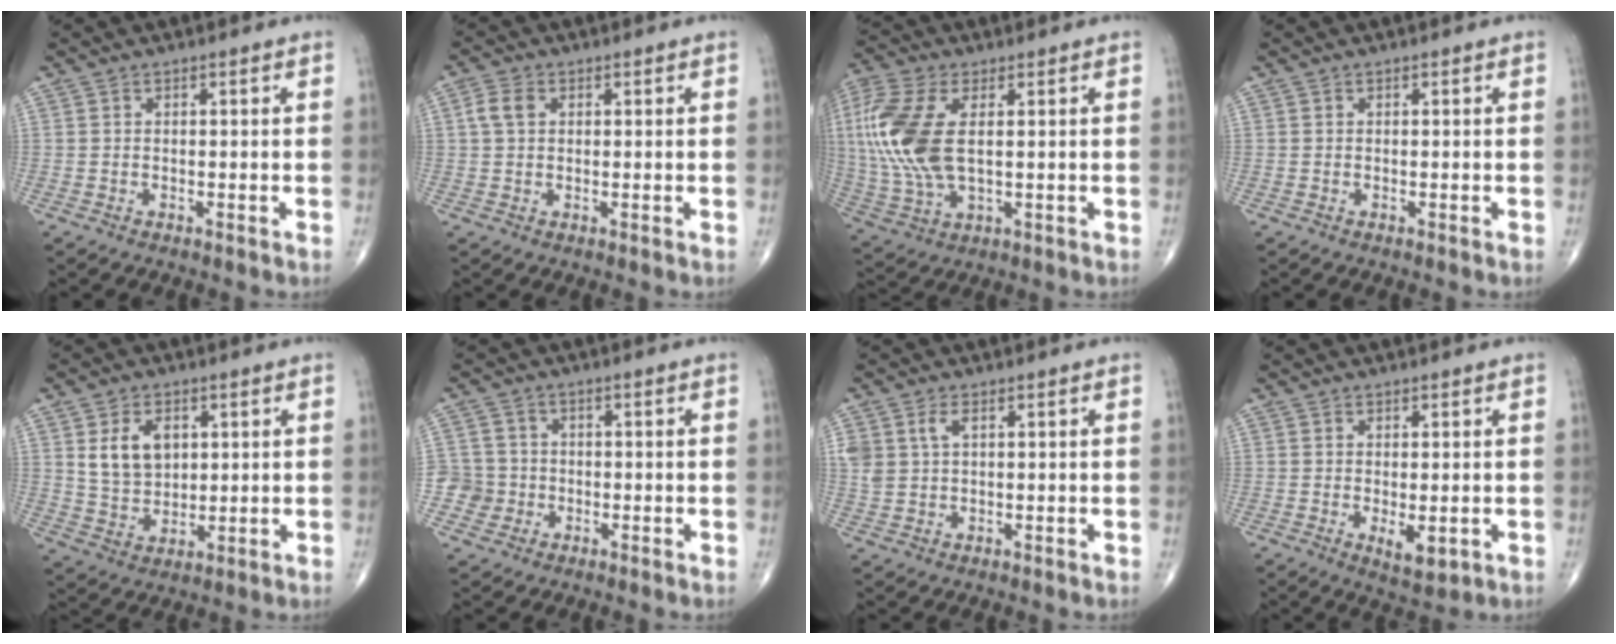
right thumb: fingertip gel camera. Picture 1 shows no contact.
{"total": 3.4, "force": [0.8, 2.4, 2.3], "torque": [-0.049, 0.008, 0.014]}
{"total": 16.8, "force": [2.4, 8.6, 14.2], "torque": [-0.344, -0.003, 0.048]}
{"total": 0.0}
{"total": 8.5, "force": [2.6, 5.9, 5.5], "torque": [-0.074, -0.016, 0.057]}
{"total": 5.0, "force": [-1.2, 4.8, 0.1], "torque": [0.026, 0.013, -0.029]}
{"total": 4.4, "force": [1.6, 2.7, 3.2], "torque": [-0.073, 0.004, 0.036]}
{"total": 4.4, "force": [-0.9, 2.0, 3.8], "torque": [-0.049, -0.011, -0.006]}